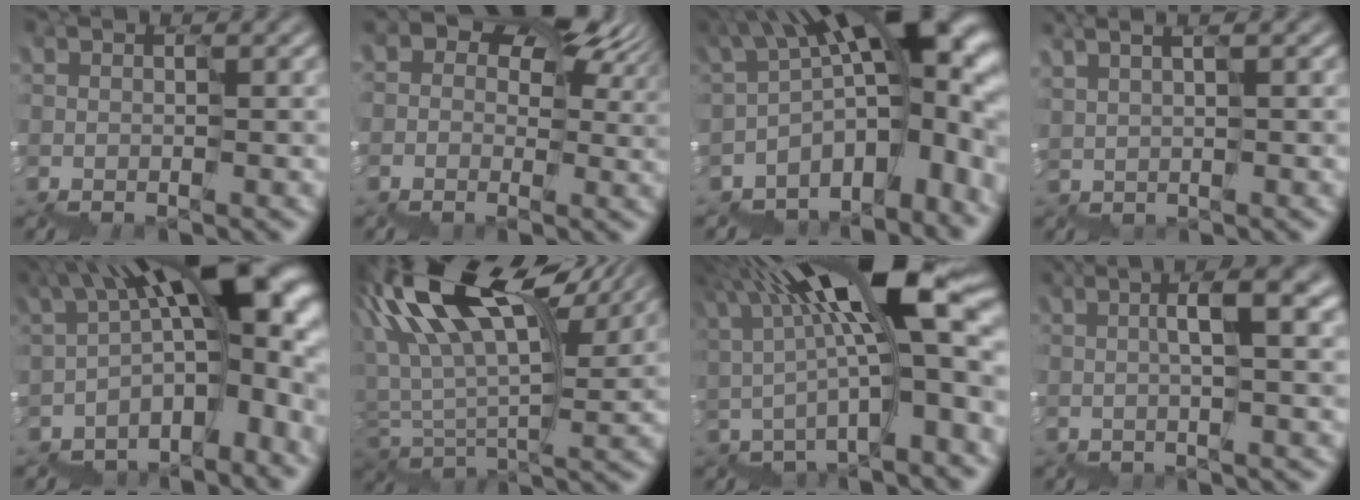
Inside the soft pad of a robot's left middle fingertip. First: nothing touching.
{"total": 8.3, "force": [1.9, 5.9, 5.5], "torque": [-0.082, 0.020, 0.025]}
{"total": 12.7, "force": [-2.7, 6.7, 10.5], "torque": [-0.151, 0.018, -0.033]}
{"total": 1.4, "force": [1.3, 0.4, 0.4], "torque": [0.001, 0.022, 0.026]}
{"total": 11.7, "force": [-0.7, 5.1, 10.5], "torque": [-0.155, 0.030, -0.004]}
{"total": 14.1, "force": [9.0, 5.3, 9.5], "torque": [-0.222, 0.047, 0.161]}
{"total": 12.3, "force": [3.1, 2.9, 11.5], "torque": [-0.183, 0.035, 0.062]}
{"total": 3.9, "force": [1.2, 1.0, 3.6], "torque": [-0.041, 0.024, 0.012]}